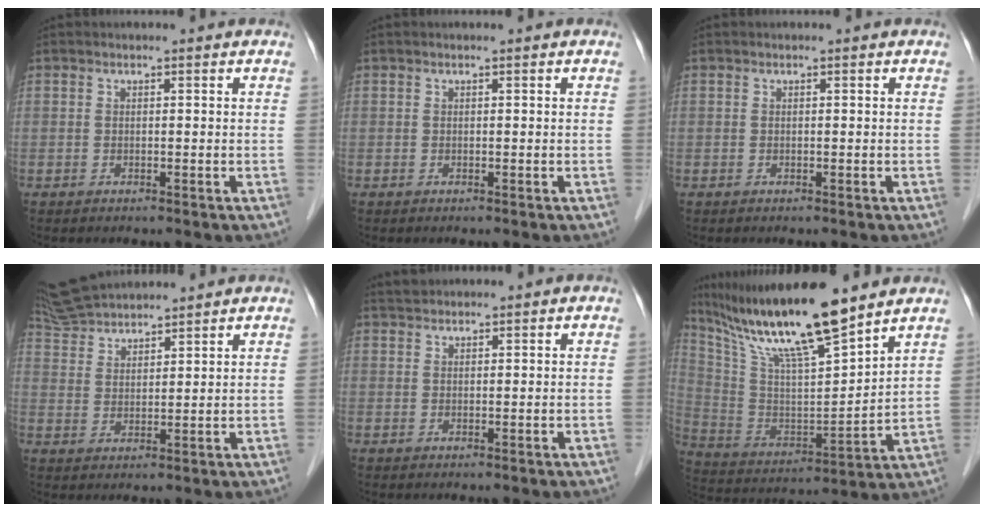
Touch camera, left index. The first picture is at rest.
{"total": 0.0}
{"total": 0.0}
{"total": 9.2, "force": [8.9, 0.7, 2.0], "torque": [-0.048, 0.032, 0.169]}
{"total": 1.6, "force": [1.6, 0.2, 0.1], "torque": [-0.007, 0.013, 0.034]}
{"total": 17.8, "force": [14.2, 0.8, 10.8], "torque": [-0.203, -0.002, 0.266]}